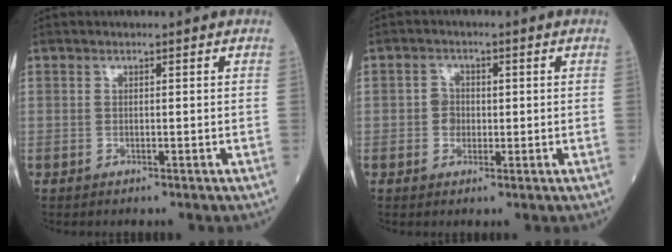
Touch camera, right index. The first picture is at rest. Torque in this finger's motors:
{"motor_torque": [-0.03, -0.01, -0.01, 0.00]}